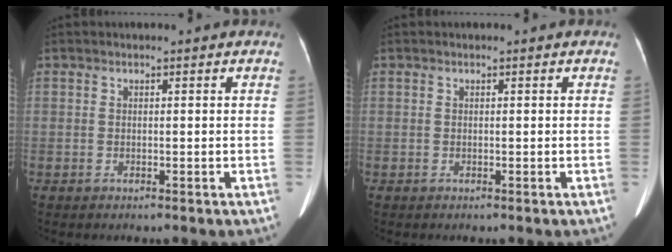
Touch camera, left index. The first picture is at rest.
{"total": 0.0}